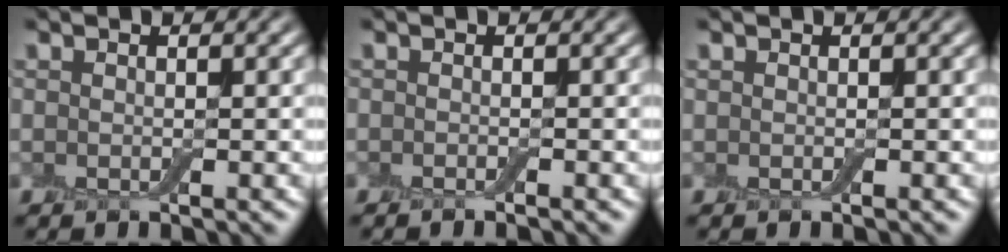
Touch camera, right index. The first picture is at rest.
{"total": 0.6, "force": [-0.6, 0.1, 0.2], "torque": [-0.004, -0.002, -0.012]}
{"total": 0.0}